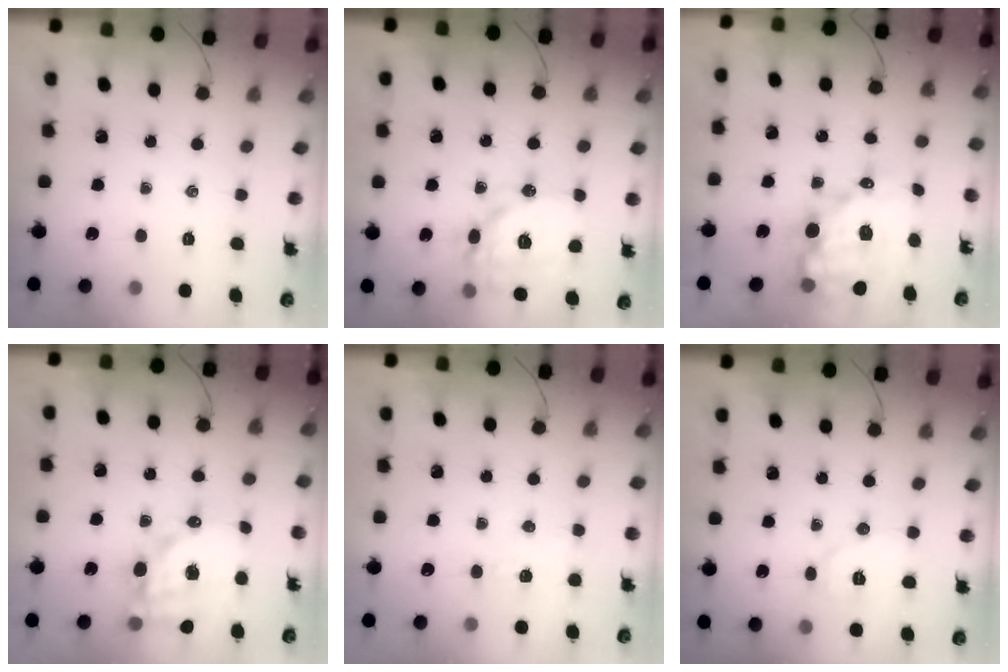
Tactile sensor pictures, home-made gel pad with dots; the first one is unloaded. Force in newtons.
{"total": 15.9, "press": 15.8, "slide": 1.5}
{"total": 13.7, "press": 13.2, "slide": 3.6}
{"total": 14.5, "press": 14.1, "slide": 3.4}
{"total": 3.0, "press": 2.8, "slide": 0.9}
{"total": 6.7, "press": 6.6, "slide": 0.9}